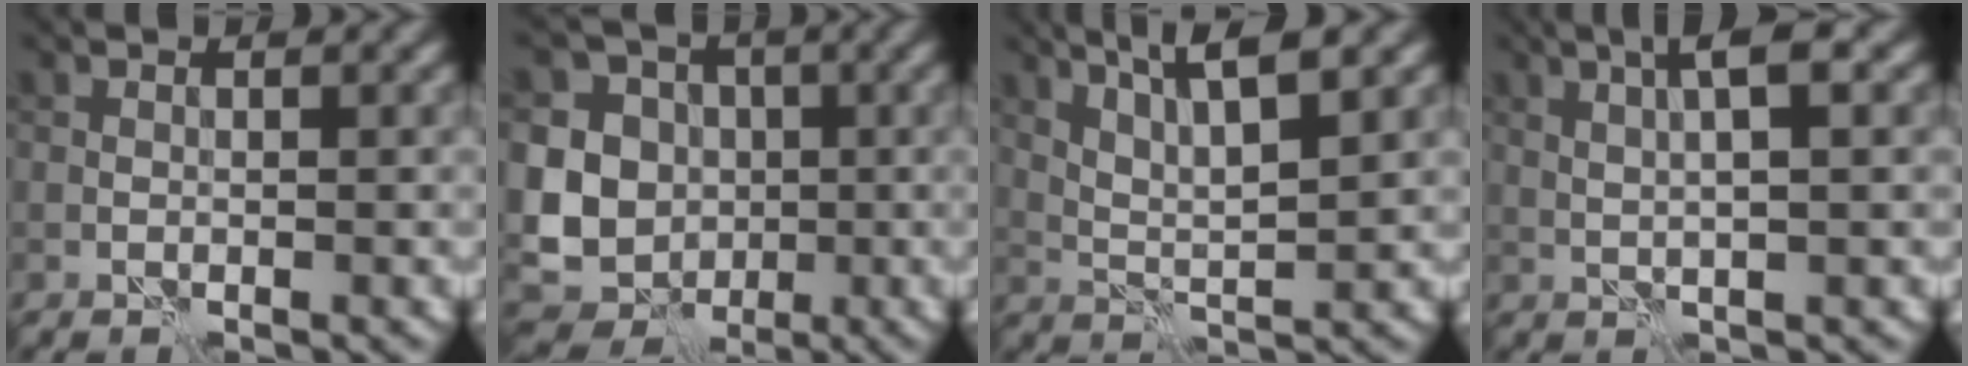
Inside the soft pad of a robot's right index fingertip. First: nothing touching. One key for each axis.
{"total": 11.3, "fx": -0.2, "fy": 10.2, "fz": 5.0, "tx": -0.098, "ty": 0.007, "tz": -0.031}
{"total": 5.9, "fx": 3.6, "fy": 1.0, "fz": 4.6, "tx": -0.087, "ty": 0.002, "tz": 0.068}
{"total": 4.2, "fx": 1.6, "fy": 0.6, "fz": 3.8, "tx": -0.069, "ty": 0.007, "tz": 0.027}